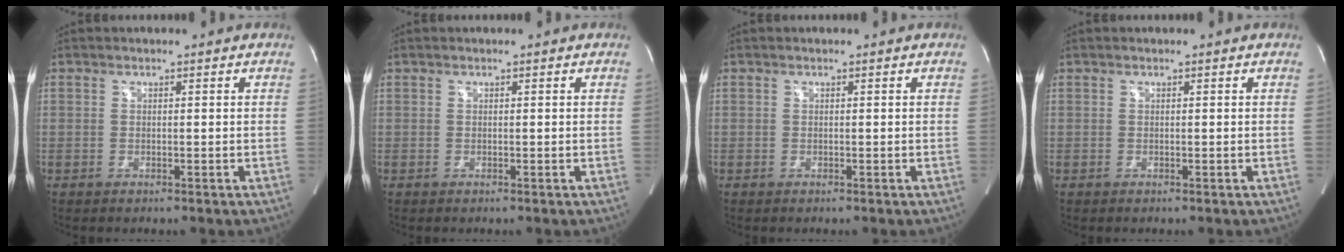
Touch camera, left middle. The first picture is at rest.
{"total": 0.0}
{"total": 0.0}
{"total": 0.0}